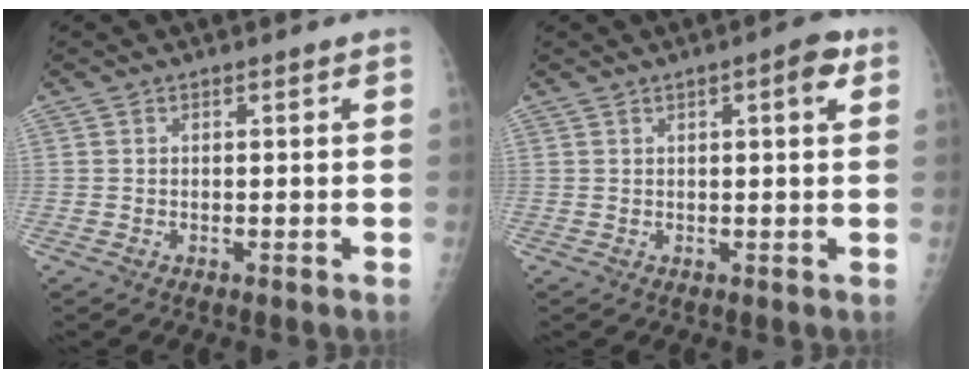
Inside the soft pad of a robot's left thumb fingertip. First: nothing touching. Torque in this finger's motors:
{"motor_torque": [-0.07, 0.30, -0.07, -0.06, 0.00]}